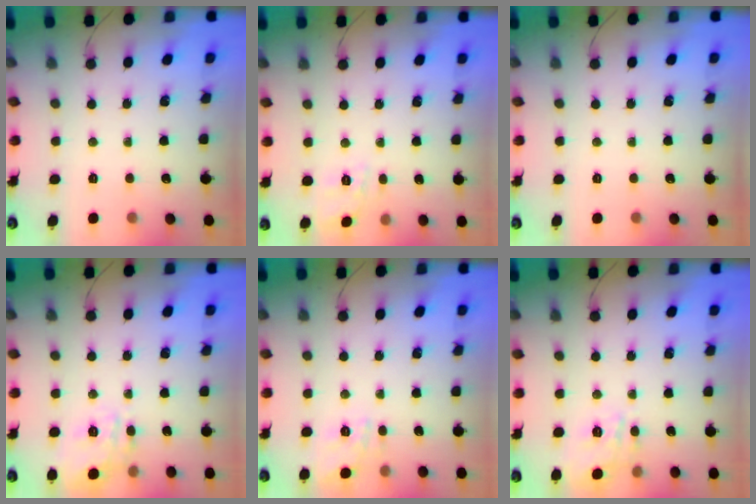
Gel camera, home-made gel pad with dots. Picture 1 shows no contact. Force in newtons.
{"total": 4.6, "press": 4.2, "slide": 1.9}
{"total": 0.0}
{"total": 14.1, "press": 14.1, "slide": 0.6}
{"total": 12.5, "press": 12.5, "slide": 0.8}
{"total": 9.2, "press": 9.1, "slide": 0.6}